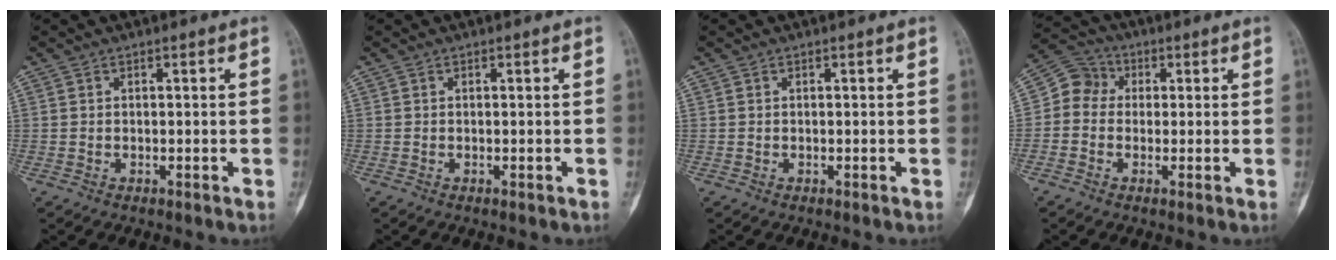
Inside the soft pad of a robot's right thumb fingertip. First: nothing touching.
{"total": 0.0}
{"total": 0.0}
{"total": 6.3, "force": [0.3, 5.7, 2.8], "torque": [-0.029, 0.021, -0.010]}